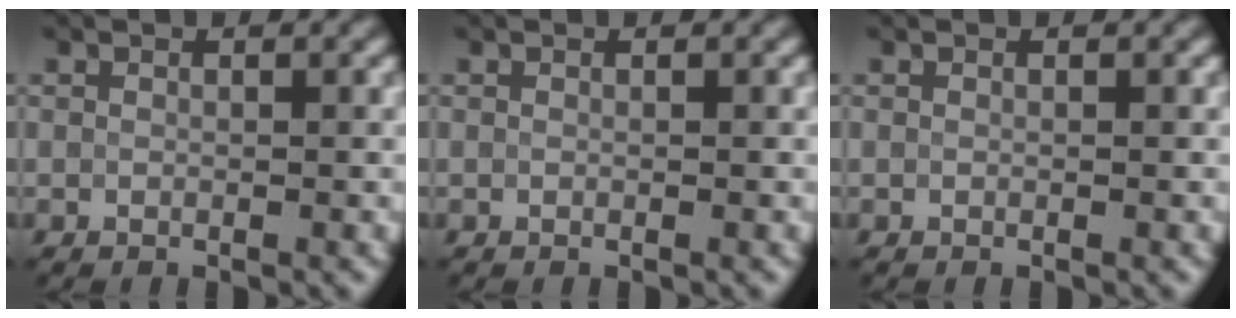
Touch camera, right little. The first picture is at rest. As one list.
[{"total": 0.0}, {"total": 0.0}]